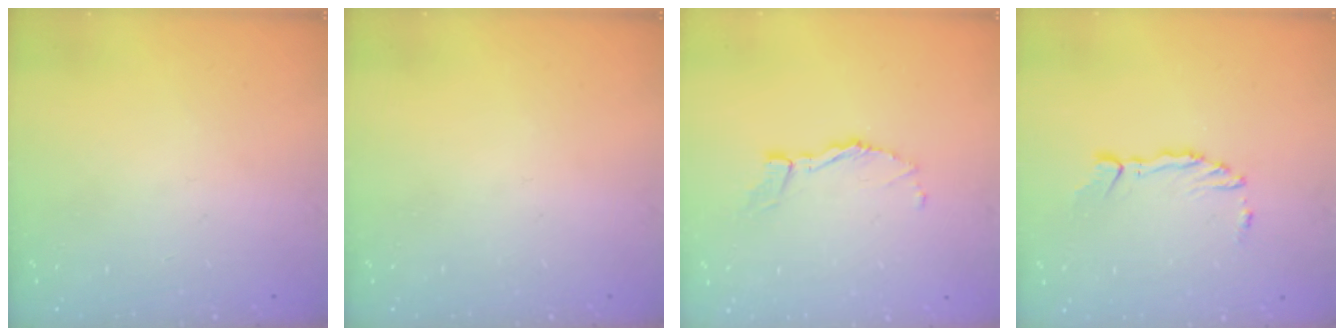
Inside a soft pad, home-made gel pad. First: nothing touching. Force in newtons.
{"total": 0.0}
{"total": 7.1, "press": 7.1, "slide": 0.7}
{"total": 3.6, "press": 3.5, "slide": 0.5}